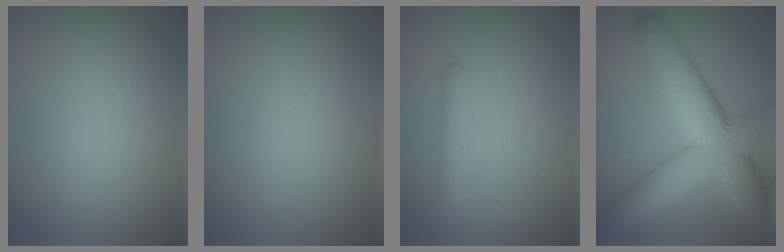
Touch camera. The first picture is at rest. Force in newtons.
{"total": 0.0}
{"total": 1.6, "press": 1.6, "slide": 0.1}
{"total": 12.0, "press": 11.9, "slide": 0.9}